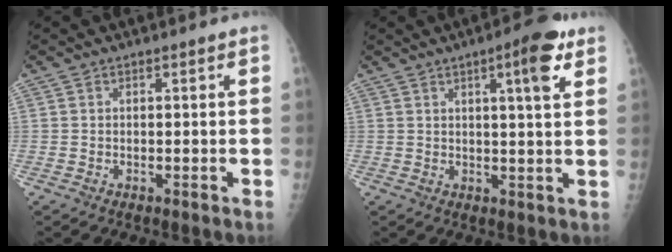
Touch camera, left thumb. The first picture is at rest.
{"total": 7.5, "force": [3.7, 1.5, 6.4], "torque": [-0.083, -0.013, 0.046]}